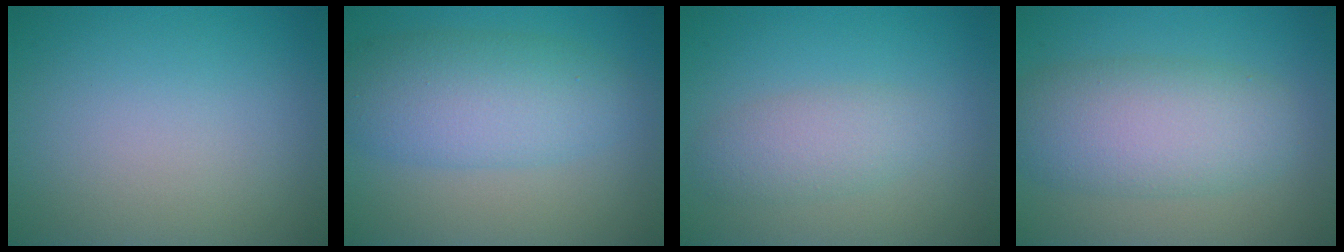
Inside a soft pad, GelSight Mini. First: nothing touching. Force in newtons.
{"total": 6.1, "press": 6.1, "slide": 0.2}
{"total": 2.6, "press": 2.6, "slide": 0.1}
{"total": 6.4, "press": 6.4, "slide": 0.5}